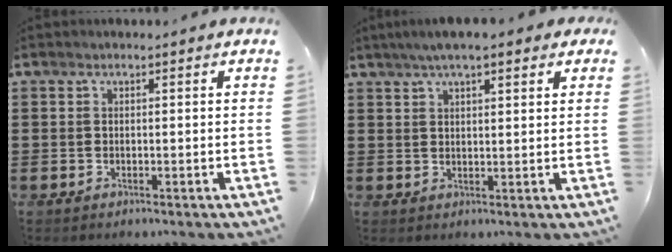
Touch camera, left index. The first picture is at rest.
{"total": 4.5, "force": [3.1, 0.9, 3.2], "torque": [-0.067, 0.004, 0.054]}